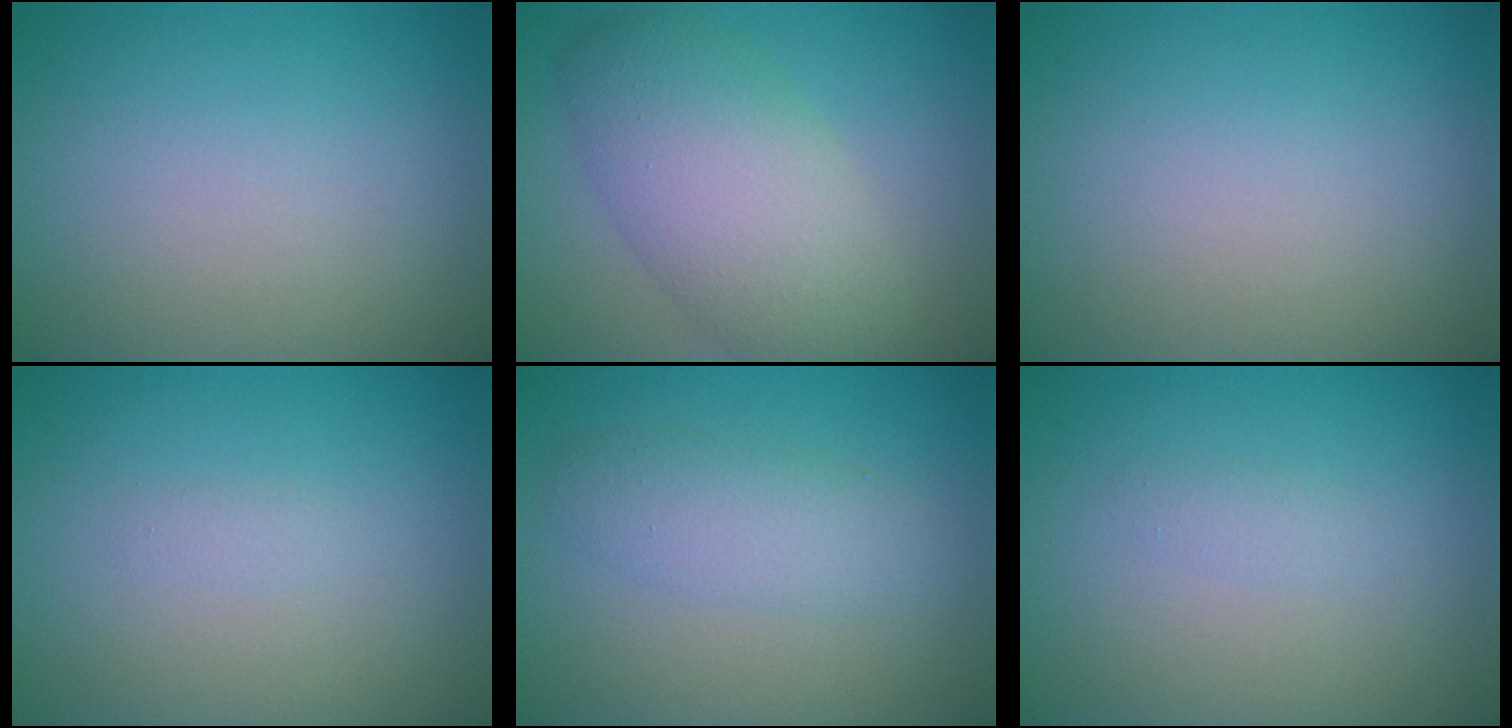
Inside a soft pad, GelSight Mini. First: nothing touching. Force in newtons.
{"total": 7.6, "press": 7.6, "slide": 0.4}
{"total": 0.0}
{"total": 0.6, "press": 0.6, "slide": 0.0}
{"total": 3.0, "press": 3.0, "slide": 0.2}
{"total": 0.8, "press": 0.8, "slide": 0.1}